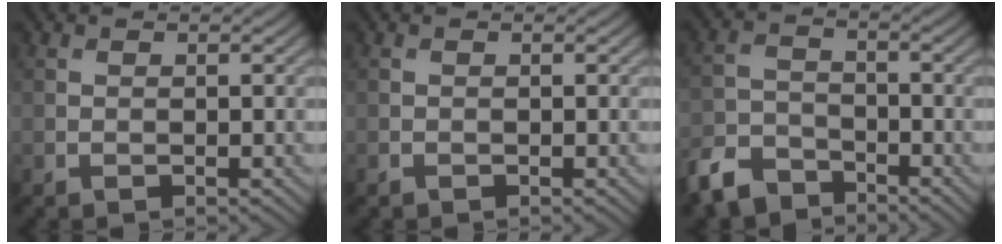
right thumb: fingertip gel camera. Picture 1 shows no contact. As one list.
[{"total": 0.0}, {"total": 6.8, "force": [-5.5, 3.3, 2.4], "torque": [-0.054, -0.008, -0.123]}]